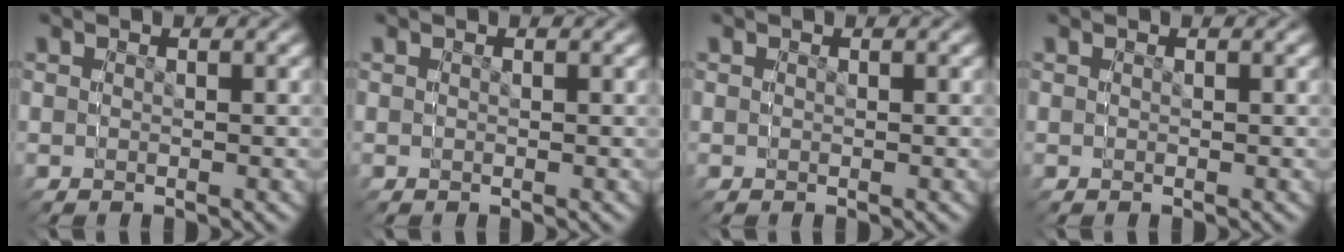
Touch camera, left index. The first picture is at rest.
{"total": 0.0}
{"total": 0.0}
{"total": 0.0}